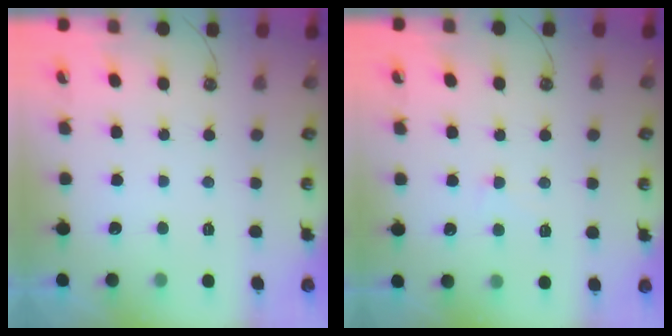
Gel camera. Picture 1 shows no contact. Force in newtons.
{"total": 1.0, "press": 0.8, "slide": 0.5}